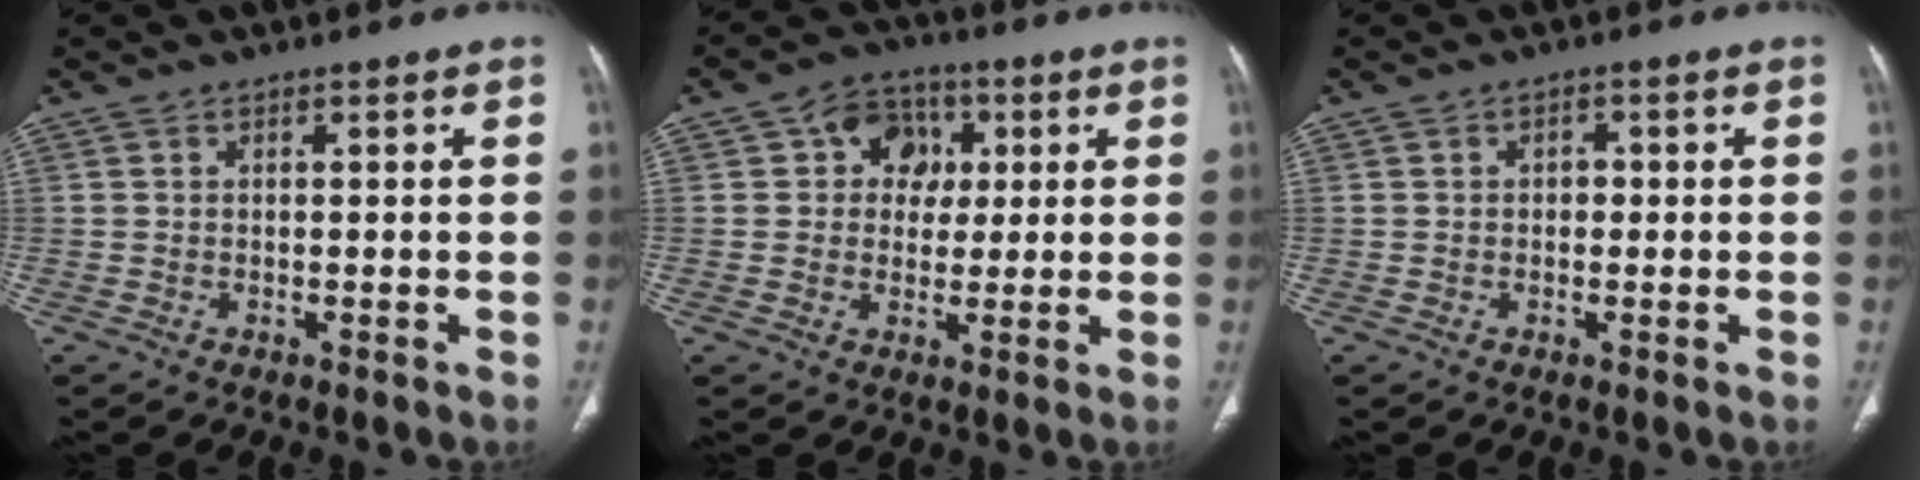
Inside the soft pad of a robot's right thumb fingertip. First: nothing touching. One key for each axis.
{"total": 8.7, "fx": 2.2, "fy": 7.2, "fz": 4.5, "tx": -0.018, "ty": 0.004, "tz": 0.028}
{"total": 1.5, "fx": 0.0, "fy": 1.2, "fz": 0.9, "tx": -0.002, "ty": 0.004, "tz": -0.005}